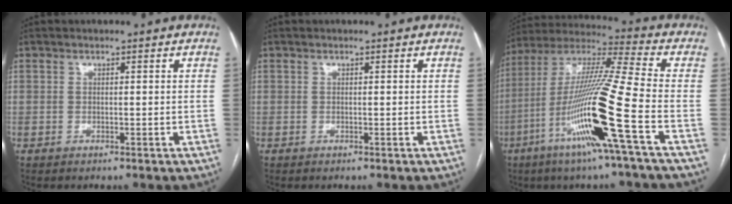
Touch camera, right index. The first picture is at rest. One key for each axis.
{"total": 0.0}
{"total": 19.4, "fx": -7.3, "fy": -1.4, "fz": 17.9, "tx": -0.367, "ty": -0.025, "tz": -0.147}